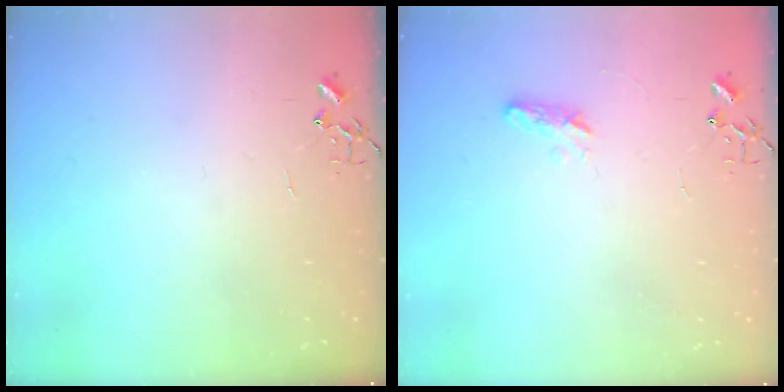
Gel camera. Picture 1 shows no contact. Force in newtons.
{"total": 6.5, "press": 6.4, "slide": 0.7}